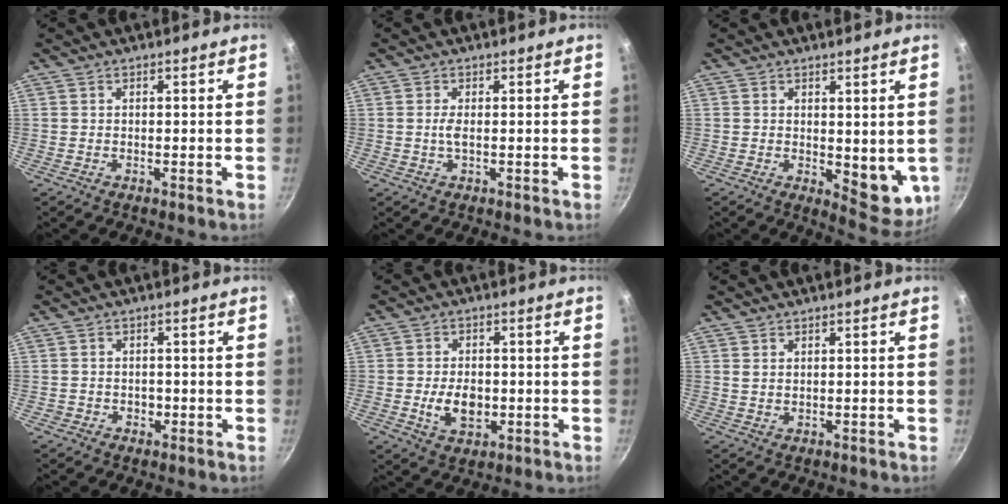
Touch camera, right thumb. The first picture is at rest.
{"total": 1.6, "force": [0.0, 0.4, 1.6], "torque": [-0.036, 0.000, -0.001]}
{"total": 7.9, "force": [0.8, 4.2, 6.6], "torque": [-0.062, -0.021, 0.019]}
{"total": 2.0, "force": [-0.6, 1.7, 0.7], "torque": [-0.002, 0.008, -0.005]}
{"total": 7.8, "force": [-1.3, 5.4, 5.5], "torque": [-0.072, 0.002, -0.016]}
{"total": 1.2, "force": [0.9, 0.5, 0.6], "torque": [-0.009, -0.009, 0.015]}